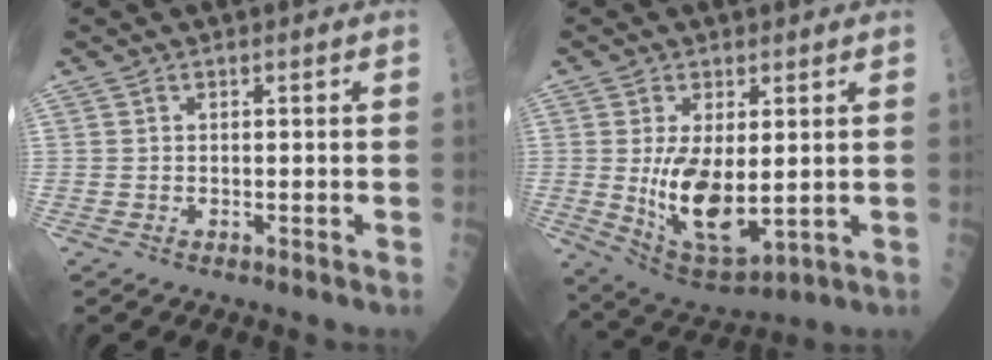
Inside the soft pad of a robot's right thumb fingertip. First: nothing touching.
{"total": 12.6, "force": [0.0, 6.0, 11.1], "torque": [-0.193, -0.024, 0.022]}